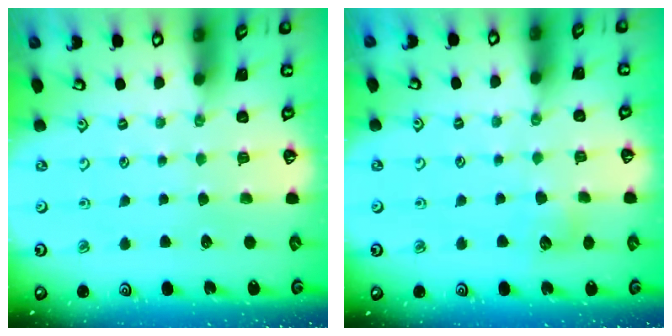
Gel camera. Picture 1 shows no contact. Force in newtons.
{"total": 5.8, "press": 5.8, "slide": 0.9}